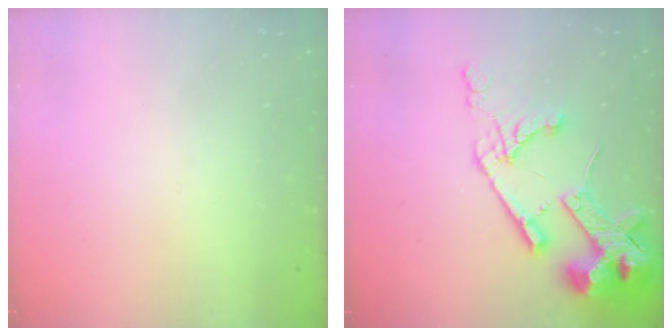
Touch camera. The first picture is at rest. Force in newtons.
{"total": 21.1, "press": 21.0, "slide": 2.4}